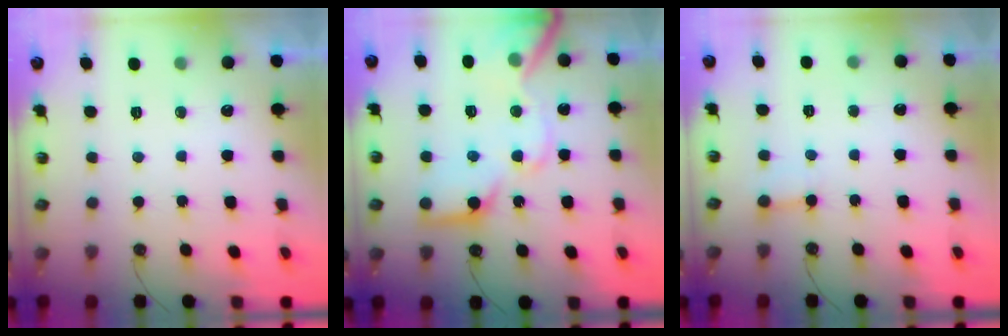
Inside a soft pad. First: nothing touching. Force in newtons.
{"total": 19.7, "press": 19.5, "slide": 2.7}
{"total": 2.5, "press": 2.5, "slide": 0.4}